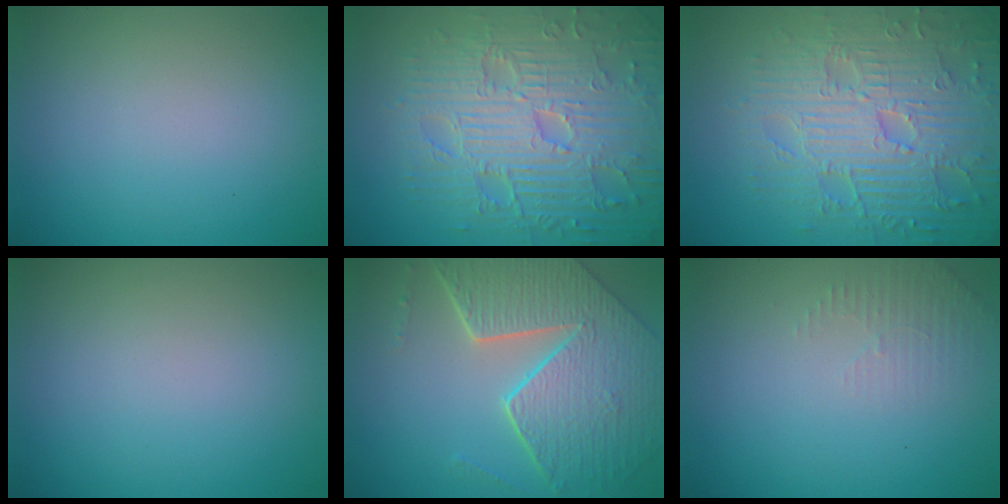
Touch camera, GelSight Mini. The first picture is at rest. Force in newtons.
{"total": 10.4, "press": 7.0, "slide": 7.6}
{"total": 8.7, "press": 6.4, "slide": 5.8}
{"total": 0.0}
{"total": 8.9, "press": 6.3, "slide": 6.3}
{"total": 1.5, "press": 1.5, "slide": 0.4}